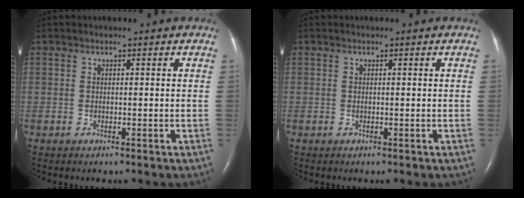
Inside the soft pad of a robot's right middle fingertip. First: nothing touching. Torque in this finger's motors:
{"motor_torque": [0.00, 0.00, 0.00, 0.01]}